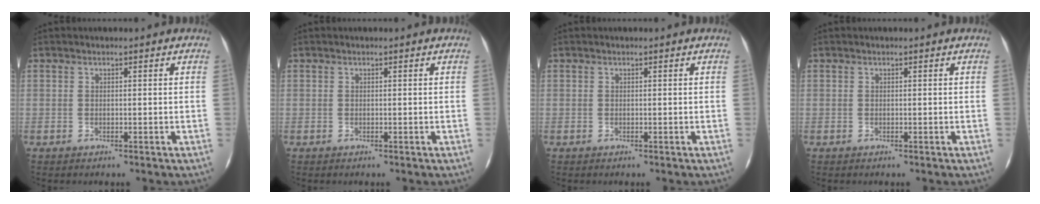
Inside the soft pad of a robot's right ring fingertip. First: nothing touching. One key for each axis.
{"total": 0.0}
{"total": 0.0}
{"total": 0.0}